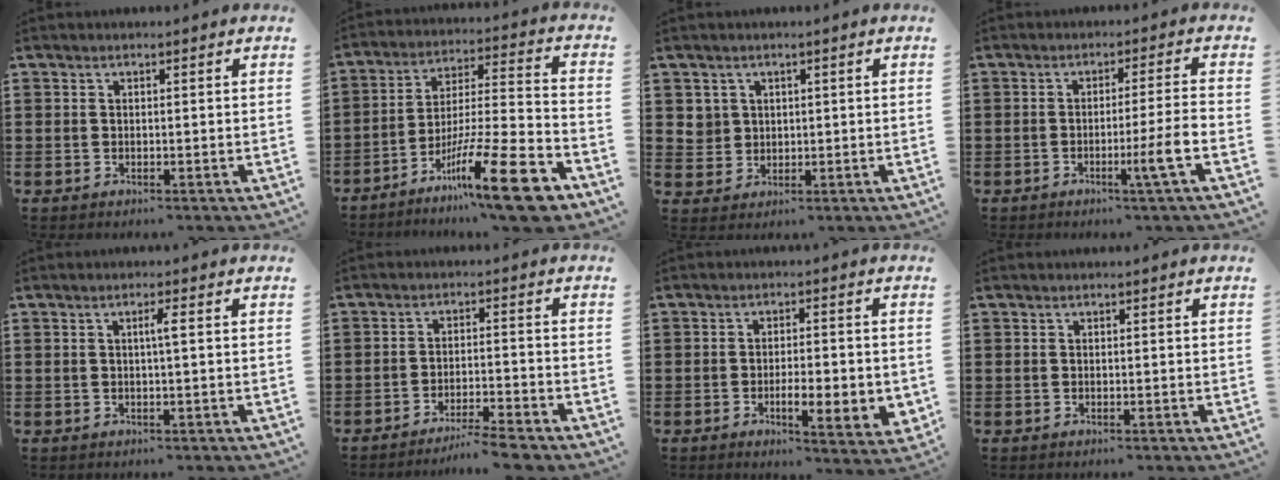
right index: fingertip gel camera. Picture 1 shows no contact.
{"total": 17.0, "force": [-11.2, 1.5, 12.8], "torque": [-0.201, 0.037, -0.190]}
{"total": 3.1, "force": [1.2, 2.8, 0.4], "torque": [-0.023, 0.010, 0.023]}
{"total": 6.0, "force": [-2.2, -0.9, 5.6], "torque": [-0.089, -0.013, -0.039]}
{"total": 1.7, "force": [0.1, -0.2, 1.7], "torque": [-0.031, -0.002, -0.001]}
{"total": 4.3, "force": [-4.0, -0.4, 1.3], "torque": [-0.025, -0.005, -0.081]}
{"total": 6.0, "force": [-1.5, 1.9, 5.5], "torque": [-0.084, -0.002, -0.026]}
{"total": 0.0}